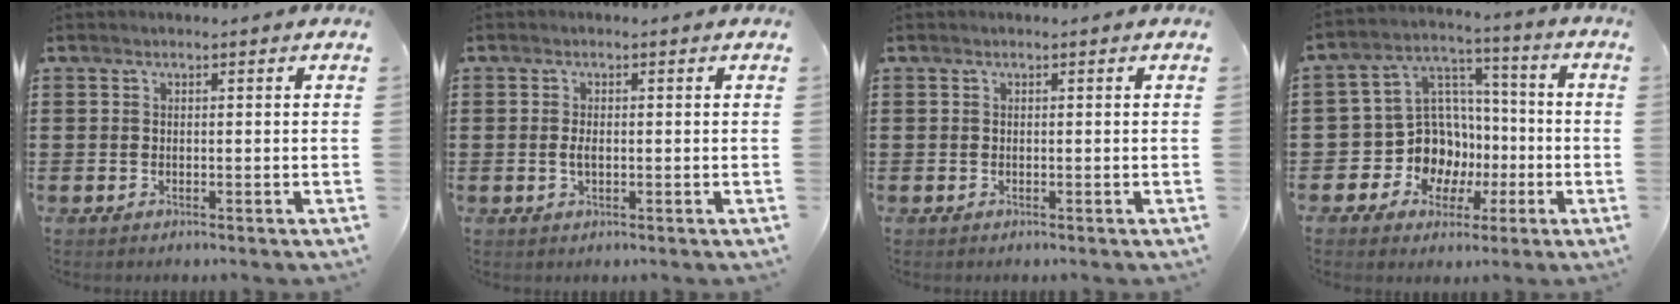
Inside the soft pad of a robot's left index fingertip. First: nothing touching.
{"total": 1.7, "force": [-0.1, 0.6, 1.5], "torque": [-0.038, -0.003, -0.004]}
{"total": 0.0}
{"total": 10.8, "force": [-2.1, 9.9, 3.8], "torque": [-0.119, 0.001, -0.029]}